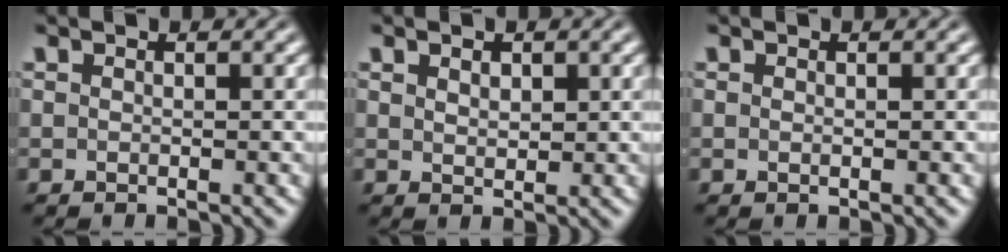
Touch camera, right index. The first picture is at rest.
{"total": 1.0, "force": [0.7, -0.2, 0.7], "torque": [-0.003, -0.012, 0.024]}
{"total": 0.0}